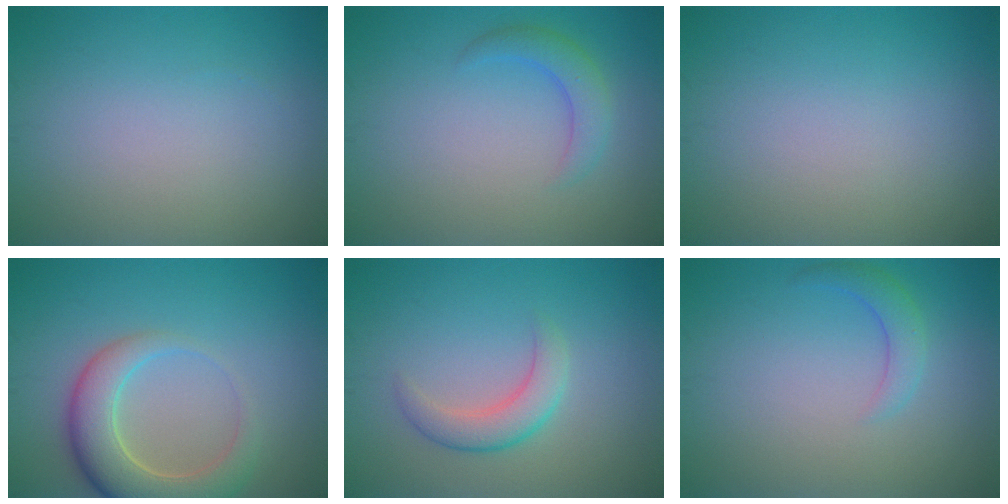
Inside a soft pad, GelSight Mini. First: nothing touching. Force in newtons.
{"total": 2.5, "press": 2.5, "slide": 0.2}
{"total": 0.0}
{"total": 6.0, "press": 6.0, "slide": 0.5}
{"total": 2.9, "press": 2.9, "slide": 0.2}
{"total": 2.1, "press": 2.1, "slide": 0.2}